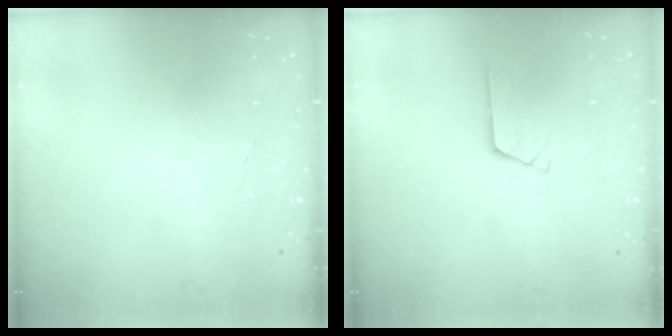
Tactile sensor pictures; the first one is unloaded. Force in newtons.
{"total": 2.9, "press": 2.9, "slide": 0.1}